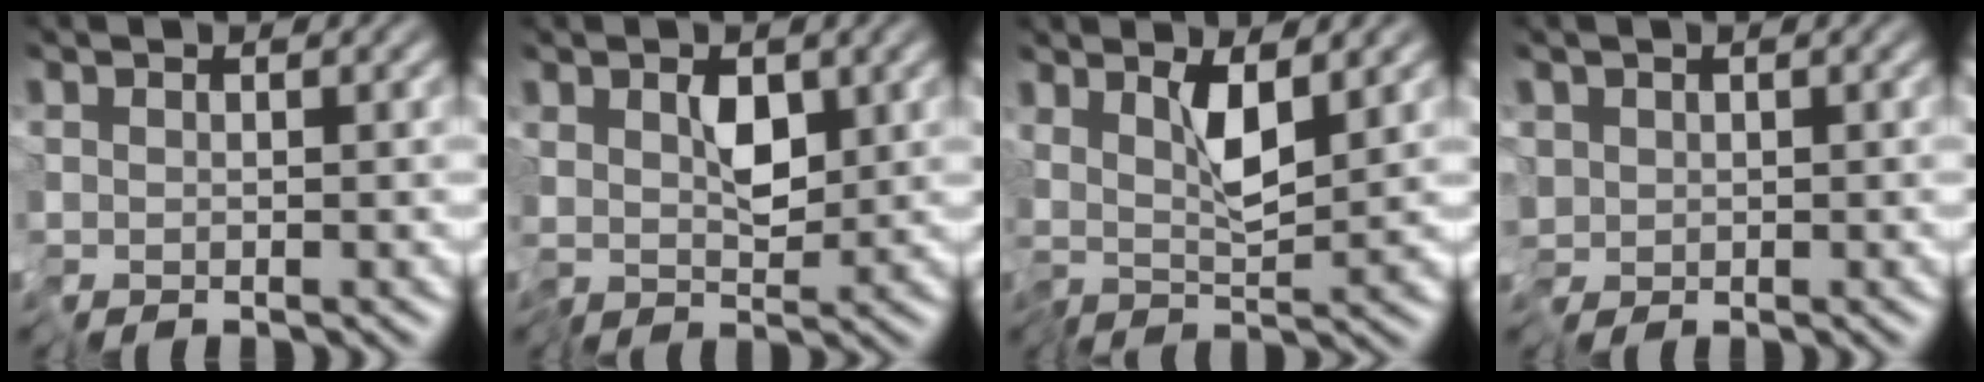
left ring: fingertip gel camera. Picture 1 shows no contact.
{"total": 2.7, "force": [0.4, 1.3, 2.3], "torque": [-0.039, -0.010, 0.010]}
{"total": 3.0, "force": [1.1, 0.0, 2.8], "torque": [-0.050, -0.009, 0.023]}
{"total": 1.6, "force": [-0.4, 0.9, 1.2], "torque": [-0.015, 0.001, -0.016]}